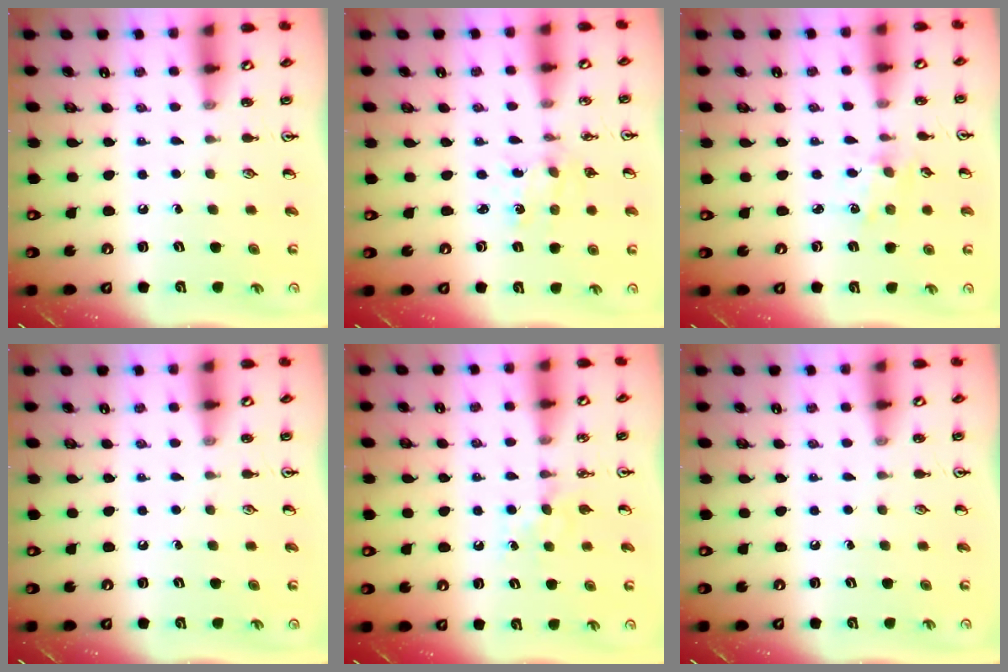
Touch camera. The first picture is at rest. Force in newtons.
{"total": 0.8, "press": 0.8, "slide": 0.1}
{"total": 1.4, "press": 1.3, "slide": 0.2}
{"total": 0.0}
{"total": 4.3, "press": 4.2, "slide": 0.7}
{"total": 0.0}